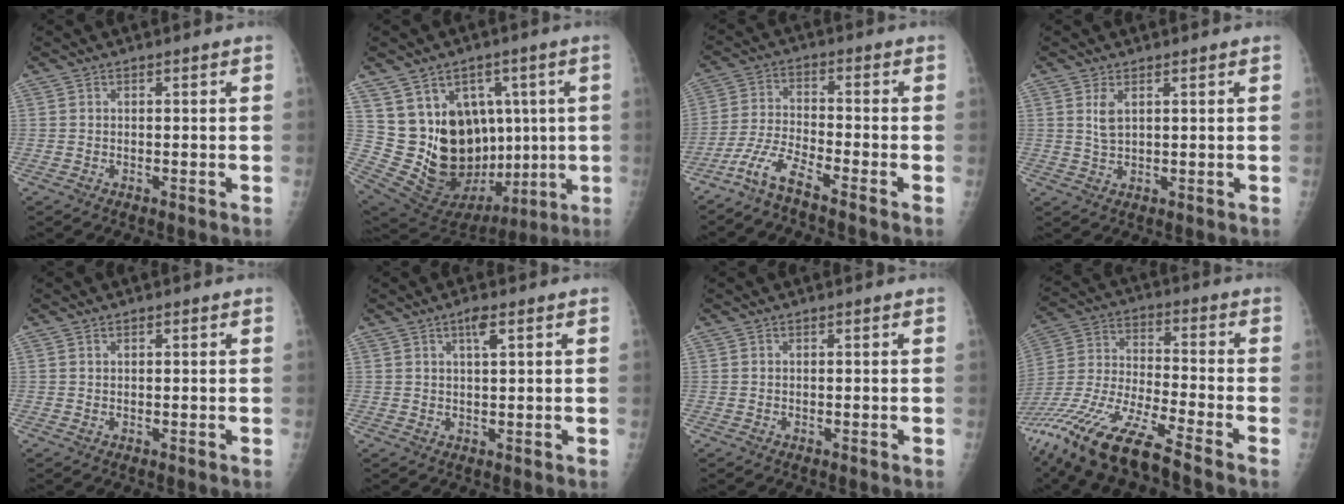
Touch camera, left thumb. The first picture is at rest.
{"total": 21.3, "force": [2.2, 14.5, 15.5], "torque": [-0.222, -0.010, 0.078]}
{"total": 6.2, "force": [-5.0, 0.2, 3.6], "torque": [-0.087, 0.020, -0.112]}
{"total": 2.7, "force": [1.2, 1.2, 2.1], "torque": [-0.041, -0.007, 0.030]}
{"total": 0.6, "force": [0.3, 0.3, 0.4], "torque": [-0.003, 0.000, 0.005]}
{"total": 2.8, "force": [1.5, 0.6, 2.4], "torque": [-0.043, -0.002, 0.026]}
{"total": 0.0}
{"total": 19.8, "force": [-14.7, 2.5, 13.0], "torque": [-0.311, 0.005, -0.285]}